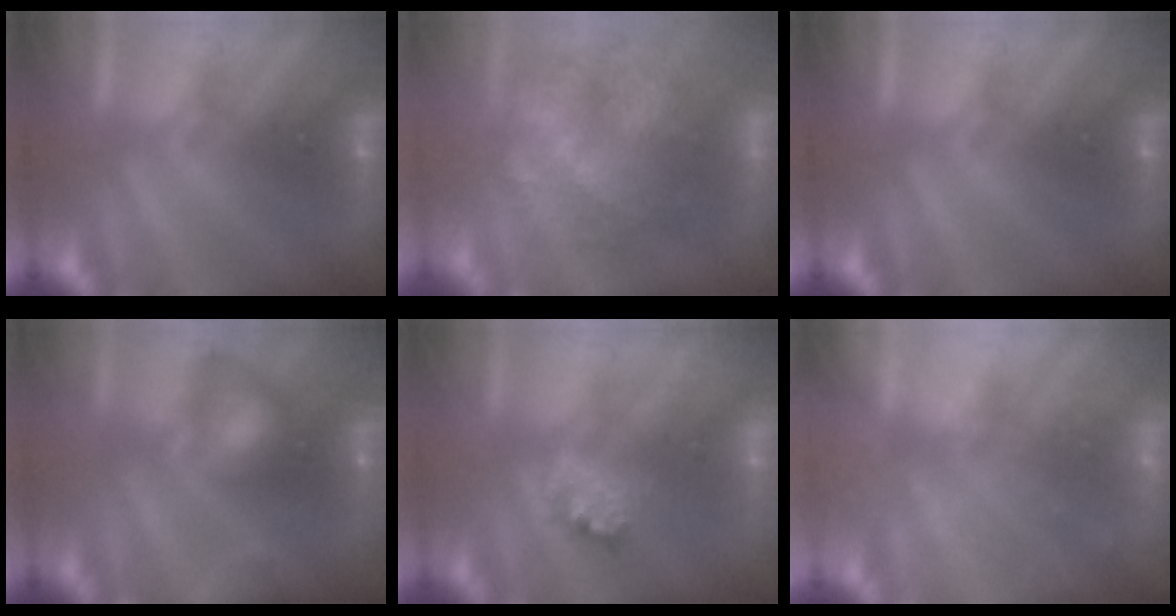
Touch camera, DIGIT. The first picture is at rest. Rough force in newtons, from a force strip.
{"total": 7.6}
{"total": 0.0}
{"total": 10.8}
{"total": 2.3}
{"total": 2.4}